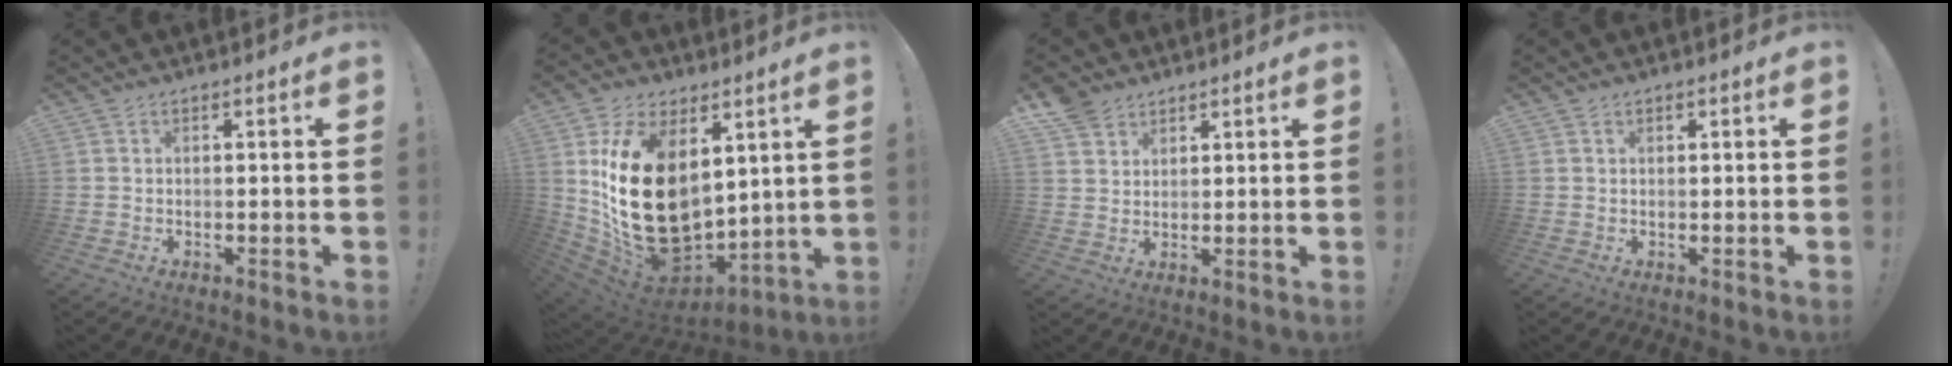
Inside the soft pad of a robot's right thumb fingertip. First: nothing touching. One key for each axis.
{"total": 26.8, "fx": 3.9, "fy": 18.6, "fz": 18.9, "tx": -0.370, "ty": -0.038, "tz": 0.093}
{"total": 5.2, "fx": 4.1, "fy": 3.1, "fz": 1.0, "tx": -0.016, "ty": -0.026, "tz": 0.078}
{"total": 0.5, "fx": 0.3, "fy": 0.4, "fz": 0.1, "tx": -0.002, "ty": 0.000, "tz": 0.006}